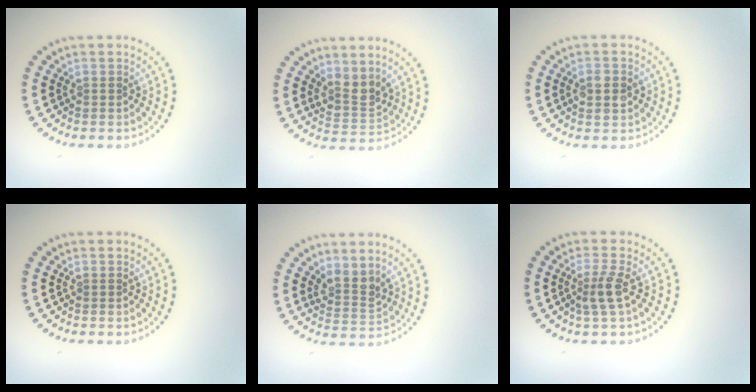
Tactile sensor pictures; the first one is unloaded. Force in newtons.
{"total": 2.6, "press": 2.0, "slide": 1.6}
{"total": 2.7, "press": 2.7, "slide": 0.1}
{"total": 0.0}
{"total": 2.6, "press": 2.0, "slide": 1.7}
{"total": 2.2, "press": 1.7, "slide": 1.3}